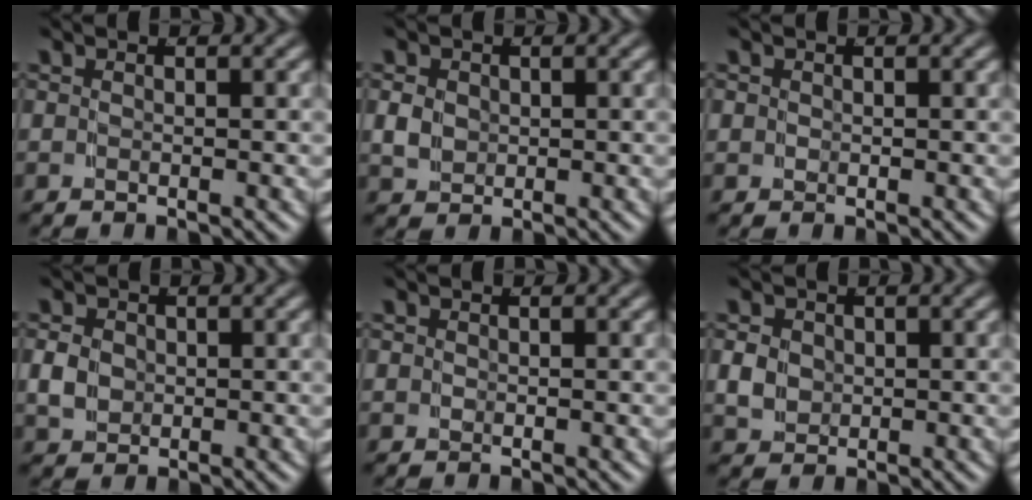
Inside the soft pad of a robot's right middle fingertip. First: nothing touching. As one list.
[{"total": 2.4, "force": [0.1, 2.0, 1.2], "torque": [-0.027, -0.004, 0.006]}, {"total": 1.0, "force": [0.0, 1.0, 0.3], "torque": [-0.011, -0.004, 0.000]}, {"total": 2.6, "force": [-0.1, 2.2, 1.4], "torque": [-0.030, -0.002, 0.001]}, {"total": 0.8, "force": [-0.1, 0.7, 0.2], "torque": [-0.009, -0.005, -0.003]}, {"total": 2.9, "force": [0.1, 2.5, 1.4], "torque": [-0.029, -0.005, 0.005]}]